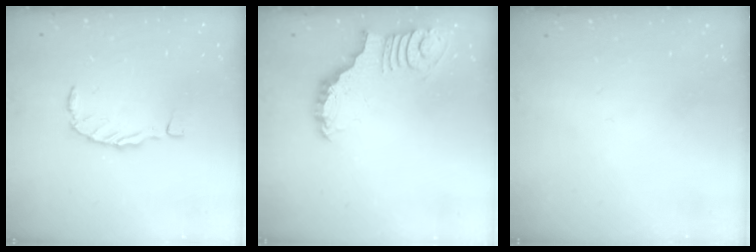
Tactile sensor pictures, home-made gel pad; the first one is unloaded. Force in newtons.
{"total": 3.0, "press": 3.0, "slide": 0.5}
{"total": 0.0}